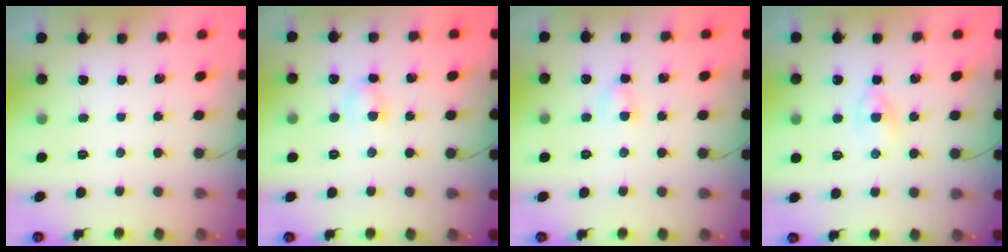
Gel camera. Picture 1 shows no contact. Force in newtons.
{"total": 3.6, "press": 3.3, "slide": 1.5}
{"total": 3.8, "press": 3.6, "slide": 0.9}
{"total": 2.7, "press": 2.4, "slide": 1.1}